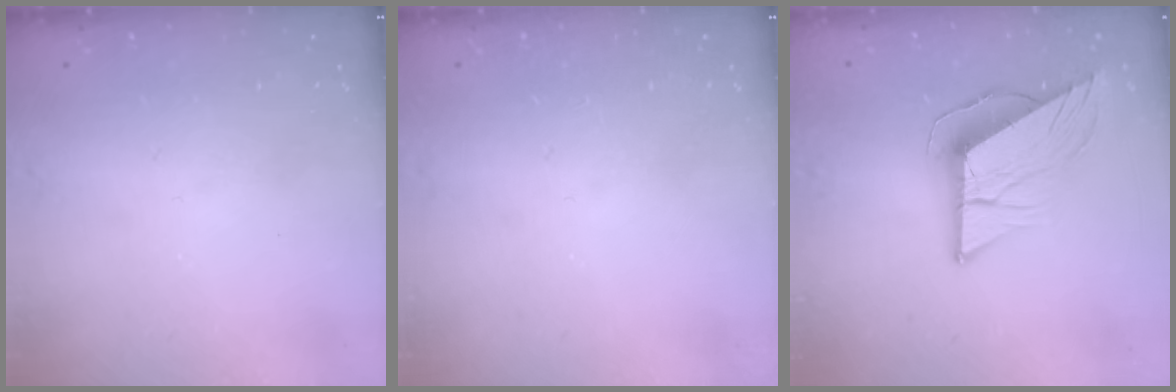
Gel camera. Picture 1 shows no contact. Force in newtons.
{"total": 0.0}
{"total": 12.4, "press": 12.3, "slide": 1.5}